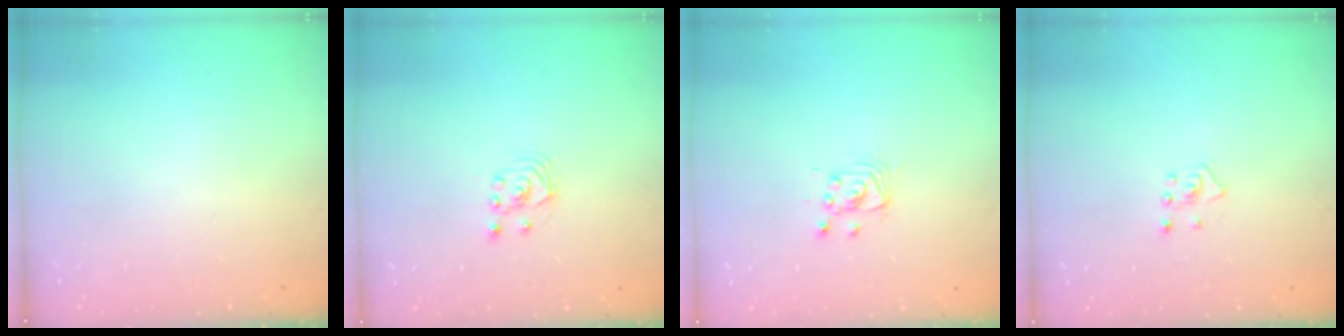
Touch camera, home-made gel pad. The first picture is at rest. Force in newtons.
{"total": 1.7, "press": 1.7, "slide": 0.2}
{"total": 2.7, "press": 2.7, "slide": 0.2}
{"total": 2.4, "press": 2.4, "slide": 0.5}